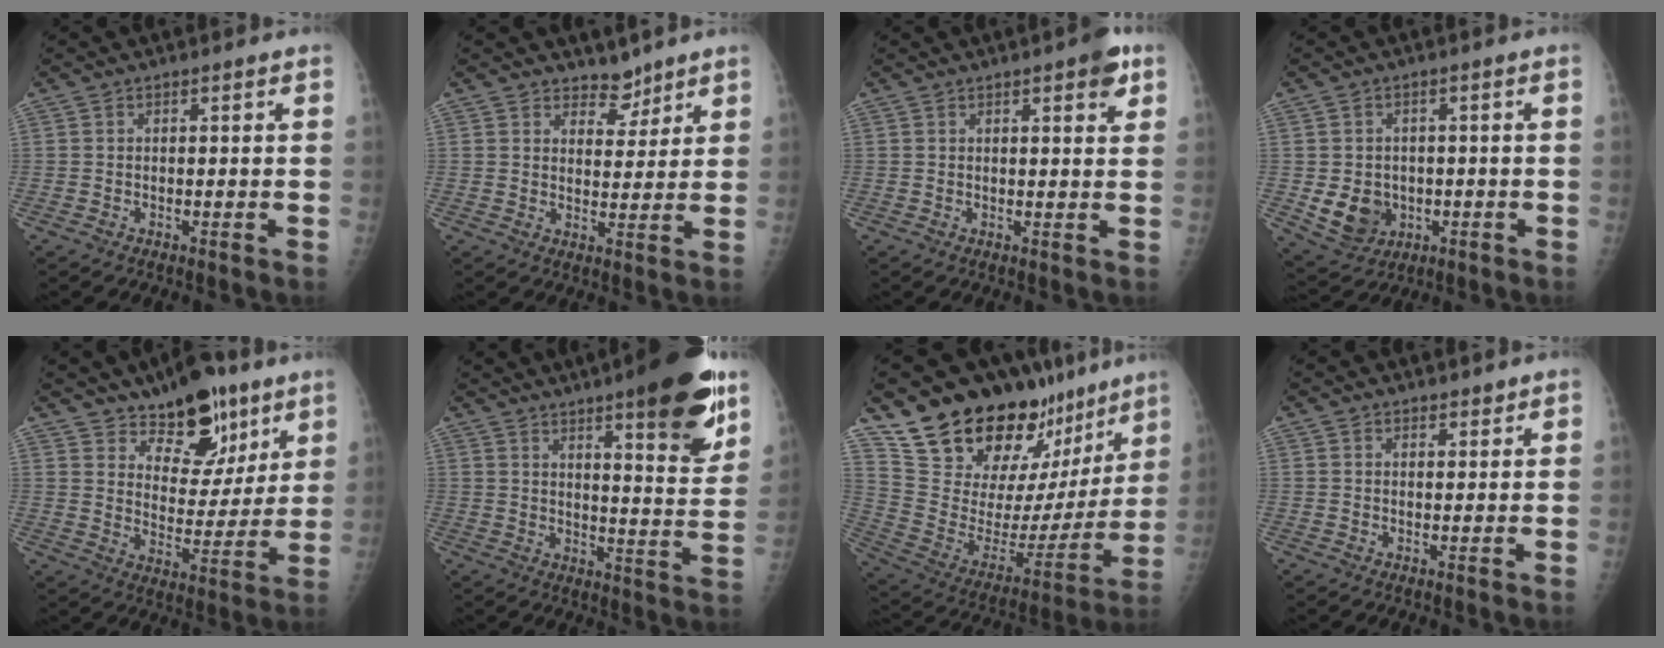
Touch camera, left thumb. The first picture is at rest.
{"total": 4.2, "force": [3.5, 2.2, 0.6], "torque": [0.016, -0.028, 0.057]}
{"total": 4.2, "force": [2.3, 1.3, 3.3], "torque": [-0.034, -0.007, 0.023]}
{"total": 7.9, "force": [-1.3, 6.7, 3.8], "torque": [-0.040, 0.003, -0.005]}
{"total": 12.2, "force": [8.7, 5.6, 6.4], "torque": [-0.063, -0.064, 0.146]}
{"total": 18.5, "force": [11.0, 4.0, 14.4], "torque": [-0.170, -0.059, 0.155]}
{"total": 28.4, "force": [20.3, 13.6, 14.4], "torque": [-0.190, -0.083, 0.324]}
{"total": 1.6, "force": [1.3, 0.8, 0.2], "torque": [0.012, -0.008, 0.016]}